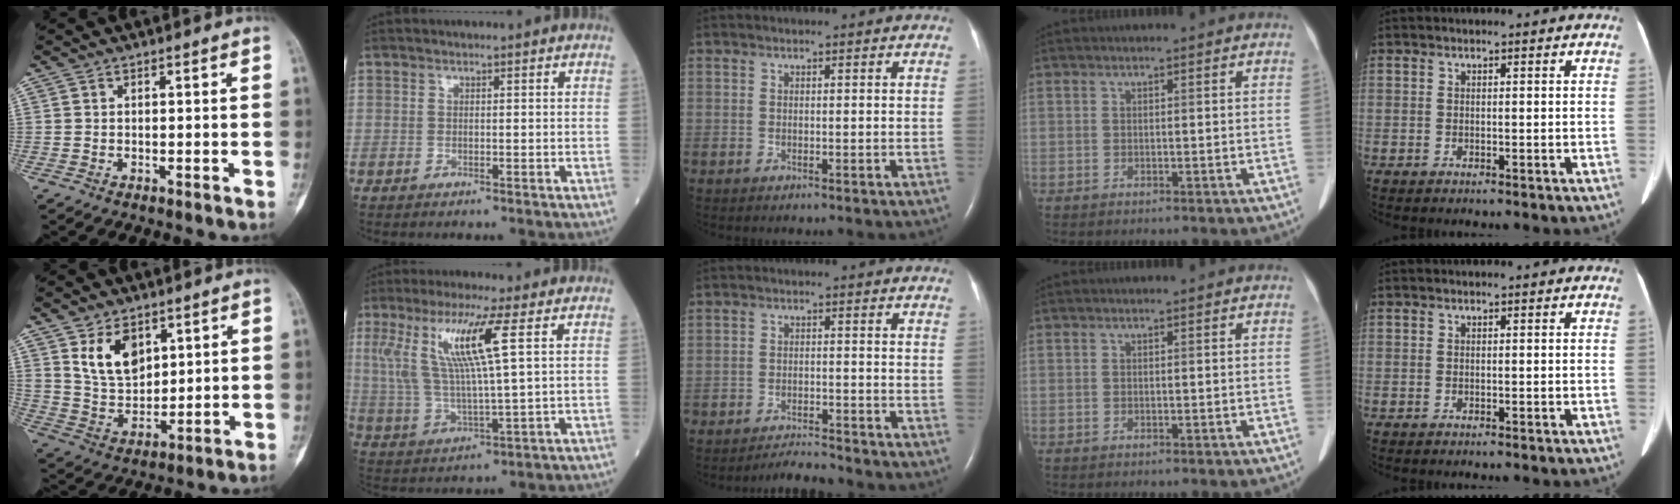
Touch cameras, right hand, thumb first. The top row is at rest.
{"thumb": {"total": 9.9, "force": [4.8, 6.3, 5.9], "torque": [-0.076, -0.031, 0.103]}, "index": {"total": 11.4, "force": [4.2, 0.0, 10.6], "torque": [-0.233, 0.005, 0.083]}, "middle": {"total": 3.7, "force": [-3.7, -0.3, 0.2], "torque": [-0.007, -0.016, -0.061]}}